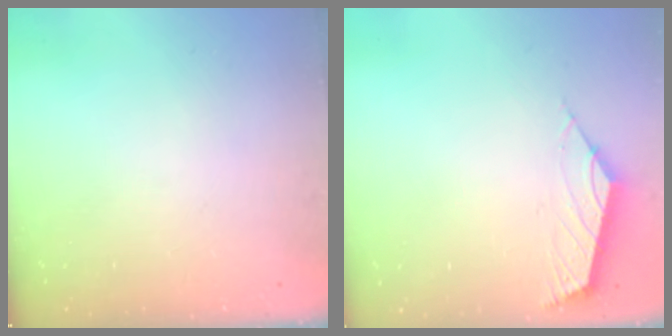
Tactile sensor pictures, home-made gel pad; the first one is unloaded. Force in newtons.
{"total": 2.7, "press": 2.6, "slide": 0.6}